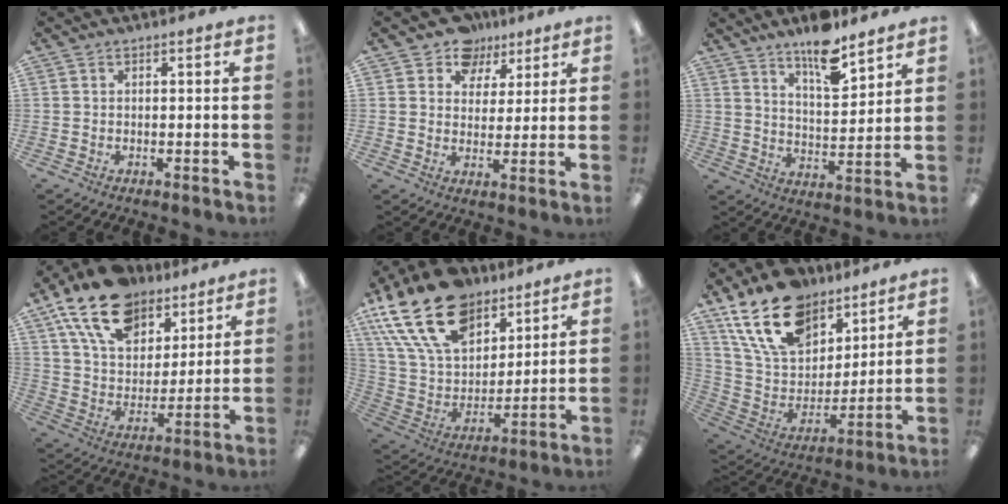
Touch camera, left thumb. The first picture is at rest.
{"total": 8.2, "force": [5.6, 5.9, 1.2], "torque": [-0.021, -0.039, 0.102]}
{"total": 11.5, "force": [9.1, 3.7, 6.1], "torque": [-0.088, -0.060, 0.156]}
{"total": 18.6, "force": [12.5, 10.6, 8.8], "torque": [-0.174, -0.058, 0.232]}
{"total": 23.5, "force": [14.0, 14.0, 12.6], "torque": [-0.262, -0.076, 0.256]}
{"total": 20.4, "force": [13.5, 11.7, 9.9], "torque": [-0.191, -0.063, 0.250]}